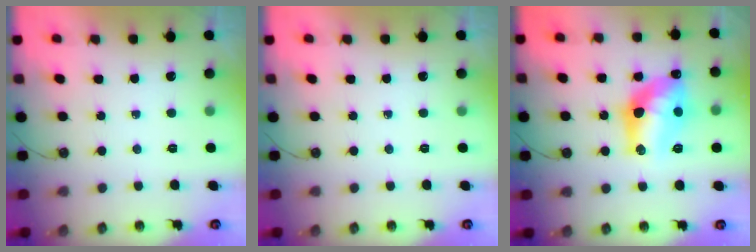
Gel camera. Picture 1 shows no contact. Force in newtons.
{"total": 0.0}
{"total": 14.5, "press": 14.5, "slide": 0.9}